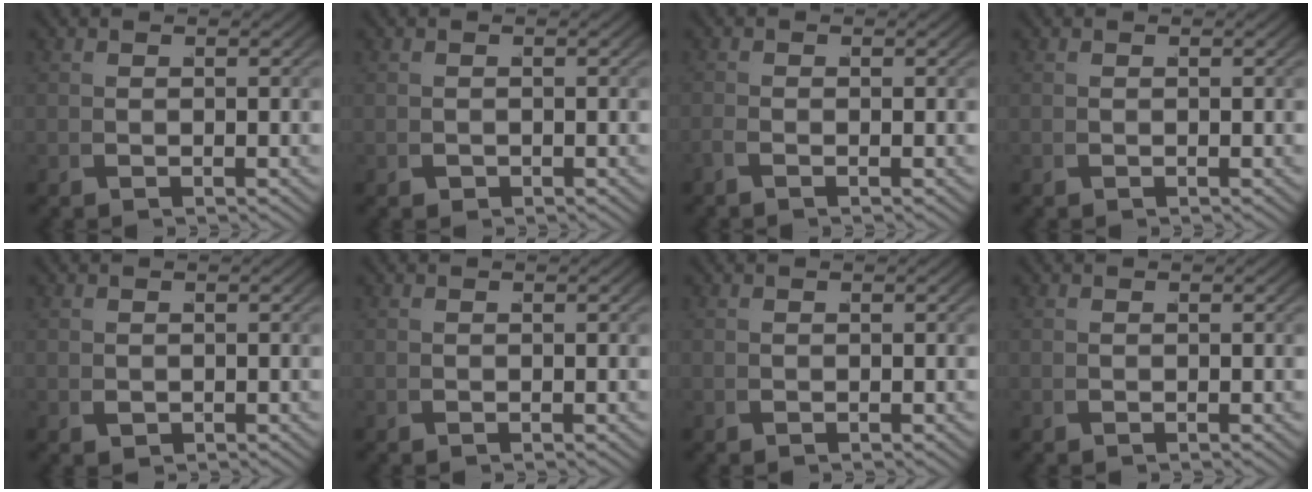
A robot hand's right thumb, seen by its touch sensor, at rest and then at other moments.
{"total": 0.7, "force": [-0.4, 0.5, 0.2], "torque": [-0.007, -0.006, -0.003]}
{"total": 0.7, "force": [-0.6, -0.3, 0.0], "torque": [0.007, 0.005, -0.019]}
{"total": 0.0}
{"total": 0.9, "force": [0.0, 0.7, 0.6], "torque": [-0.012, -0.006, 0.006]}
{"total": 0.0}
{"total": 0.0}
{"total": 0.0}